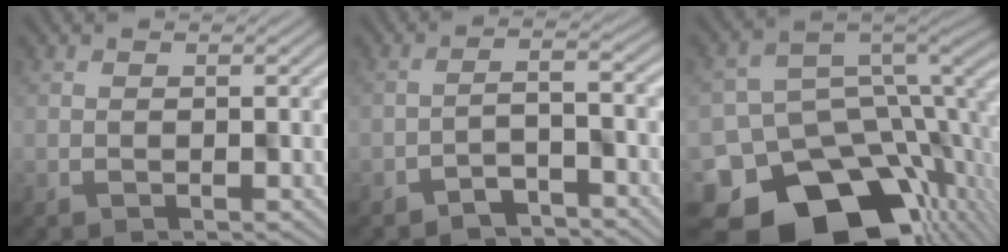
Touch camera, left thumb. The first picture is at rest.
{"total": 3.6, "force": [-3.2, 0.6, 1.6], "torque": [-0.023, 0.005, -0.056]}
{"total": 15.9, "force": [-8.3, 10.9, 8.2], "torque": [-0.156, -0.059, -0.116]}